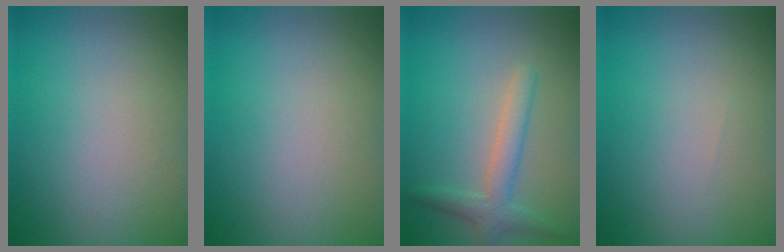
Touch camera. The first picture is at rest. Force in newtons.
{"total": 0.0}
{"total": 2.9, "press": 2.9, "slide": 0.1}
{"total": 0.0}